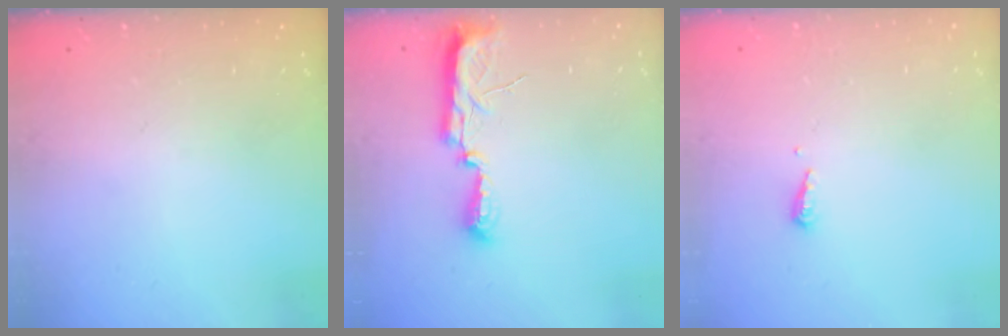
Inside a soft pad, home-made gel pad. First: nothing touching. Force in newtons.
{"total": 9.8, "press": 8.8, "slide": 4.4}
{"total": 4.8, "press": 4.8, "slide": 0.5}